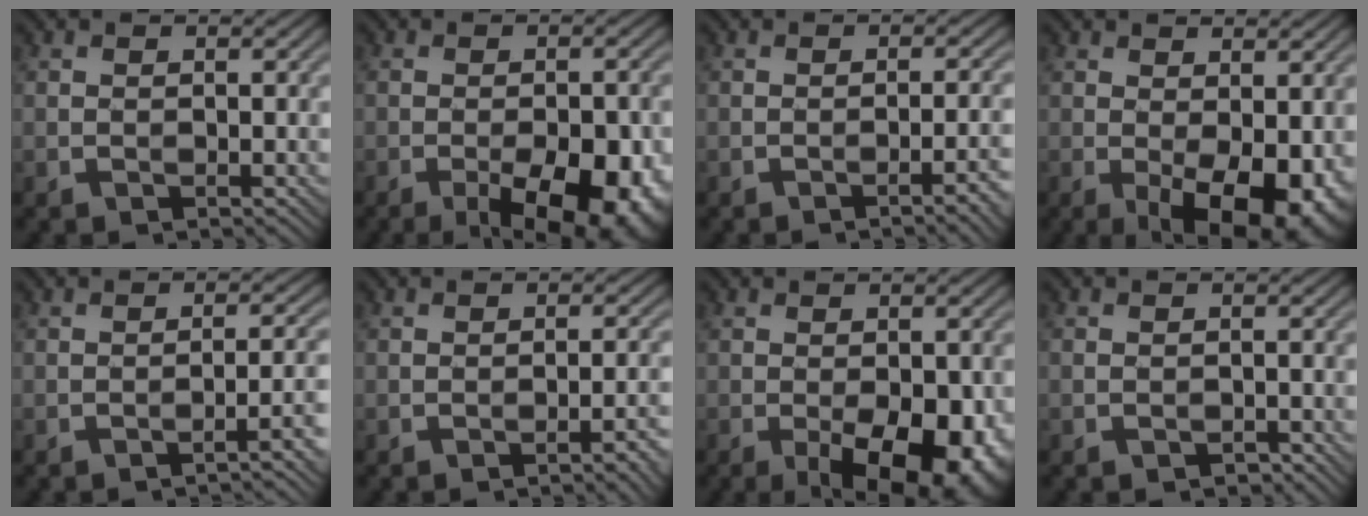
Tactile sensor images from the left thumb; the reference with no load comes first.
{"total": 12.3, "force": [-5.7, 4.8, 9.8], "torque": [-0.121, 0.003, -0.074]}
{"total": 3.8, "force": [-1.8, 0.7, 3.3], "torque": [-0.038, 0.015, -0.030]}
{"total": 9.2, "force": [-2.5, 4.2, 7.8], "torque": [-0.124, -0.014, -0.026]}
{"total": 4.0, "force": [-2.2, 0.7, 3.2], "torque": [-0.030, 0.018, -0.043]}
{"total": 3.1, "force": [-1.6, 0.6, 2.6], "torque": [-0.029, 0.013, -0.026]}
{"total": 11.4, "force": [-4.4, 5.0, 9.2], "torque": [-0.124, -0.019, -0.054]}
{"total": 1.2, "force": [-0.9, 0.7, 0.3], "torque": [-0.004, -0.004, -0.020]}